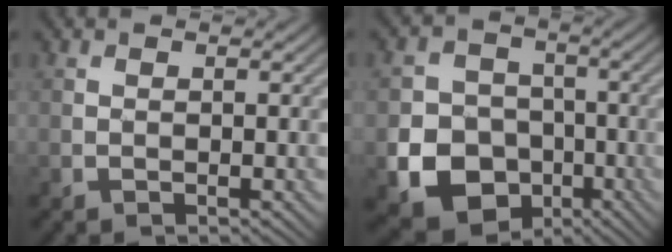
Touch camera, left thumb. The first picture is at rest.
{"total": 13.2, "force": [-5.0, 11.2, 4.7], "torque": [-0.114, -0.056, -0.110]}